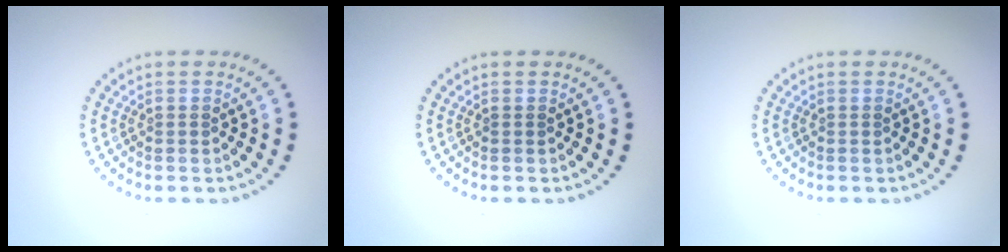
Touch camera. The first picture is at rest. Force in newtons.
{"total": 0.0}
{"total": 0.0}